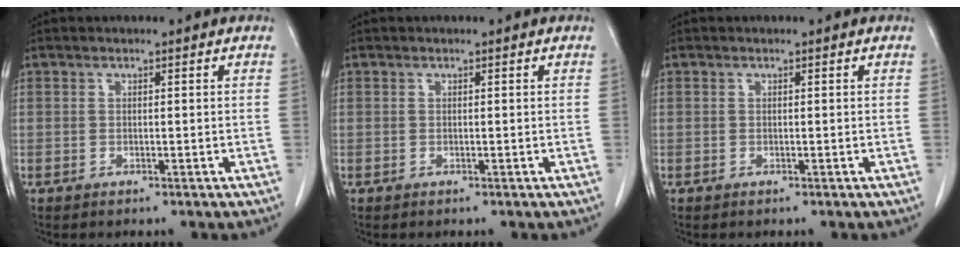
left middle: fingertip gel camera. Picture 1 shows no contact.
{"total": 0.0}
{"total": 0.0}